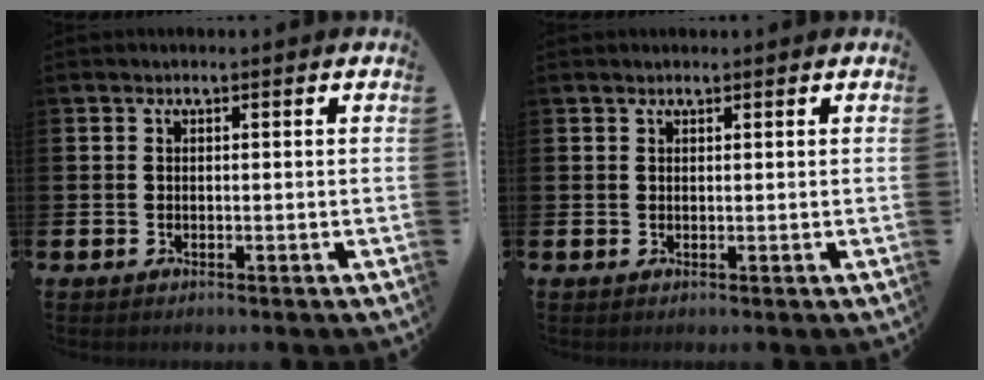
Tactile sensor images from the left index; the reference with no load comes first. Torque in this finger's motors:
{"motor_torque": [0.64, -0.97, 0.00, -0.01]}